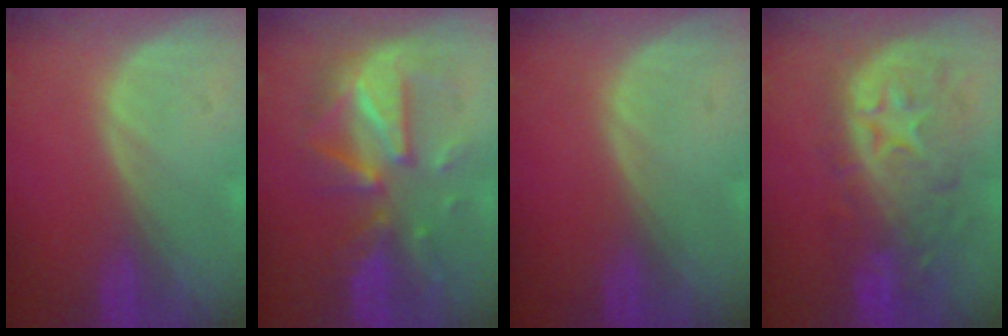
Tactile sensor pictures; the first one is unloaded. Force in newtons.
{"total": 9.0, "press": 9.0, "slide": 0.4}
{"total": 0.0}
{"total": 11.4, "press": 9.8, "slide": 5.7}